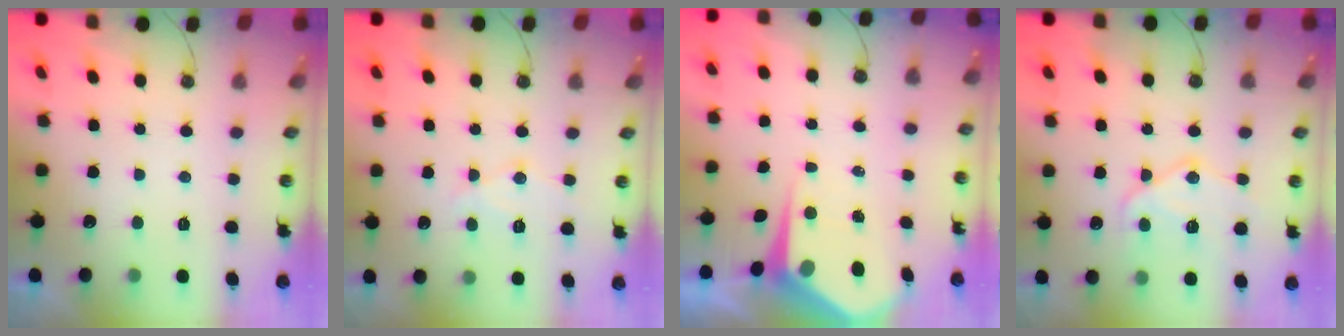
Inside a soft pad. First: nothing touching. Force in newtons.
{"total": 9.5, "press": 9.5, "slide": 0.8}
{"total": 6.7, "press": 6.7, "slide": 0.6}
{"total": 16.0, "press": 15.9, "slide": 1.7}